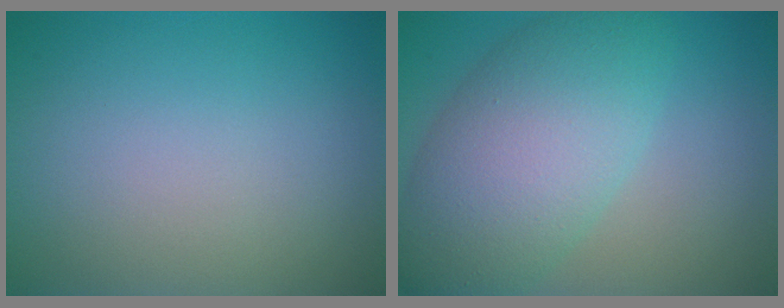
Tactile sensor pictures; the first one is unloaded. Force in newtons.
{"total": 8.4, "press": 8.4, "slide": 0.3}